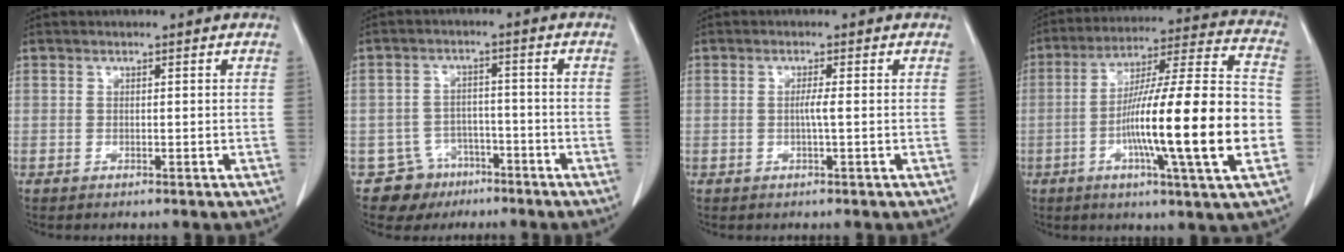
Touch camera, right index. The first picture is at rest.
{"total": 6.2, "force": [-3.9, 4.8, -0.3], "torque": [0.014, 0.014, -0.060]}
{"total": 1.6, "force": [-0.2, -0.3, 1.6], "torque": [-0.033, -0.001, -0.004]}
{"total": 22.0, "force": [-5.0, 0.5, 21.4], "torque": [-0.333, -0.001, -0.086]}